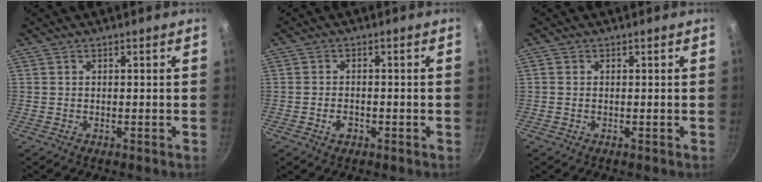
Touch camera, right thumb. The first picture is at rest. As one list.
[{"total": 2.3, "force": [-1.1, 1.5, 1.5], "torque": [-0.026, 0.010, -0.020]}, {"total": 0.5, "force": [0.0, 0.5, 0.3], "torque": [-0.006, 0.002, -0.001]}]